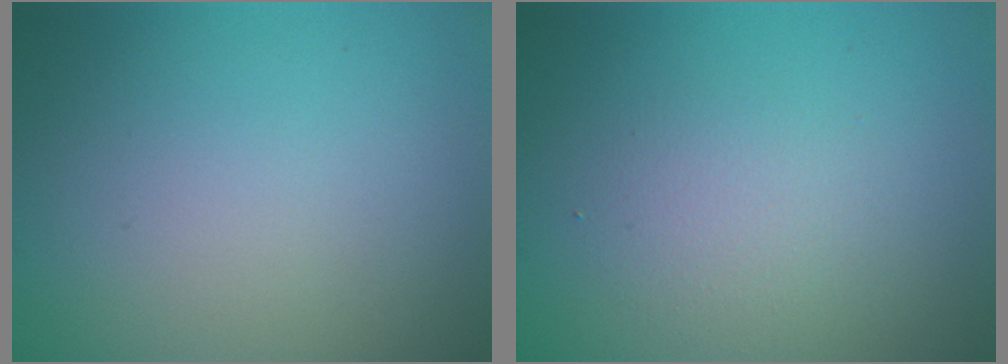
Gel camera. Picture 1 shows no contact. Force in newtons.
{"total": 2.1, "press": 2.1, "slide": 0.2}